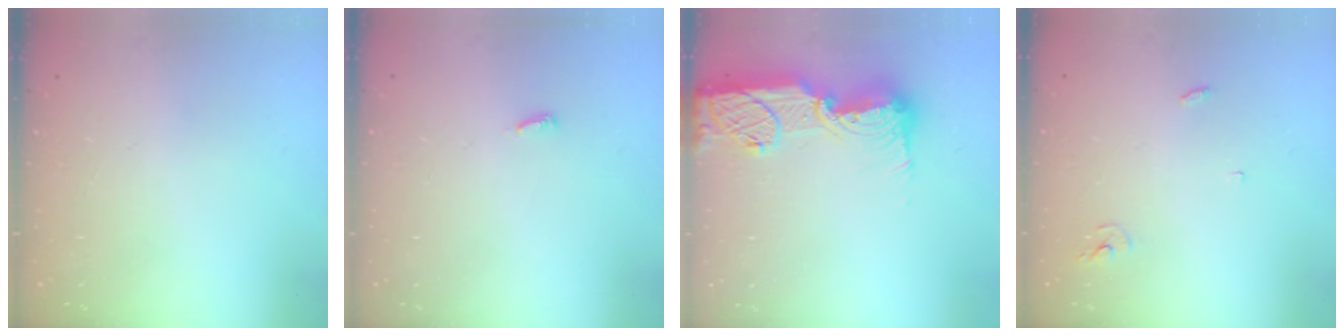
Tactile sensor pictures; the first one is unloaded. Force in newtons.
{"total": 3.9, "press": 3.9, "slide": 0.3}
{"total": 17.3, "press": 17.2, "slide": 1.5}
{"total": 2.9, "press": 2.9, "slide": 0.2}